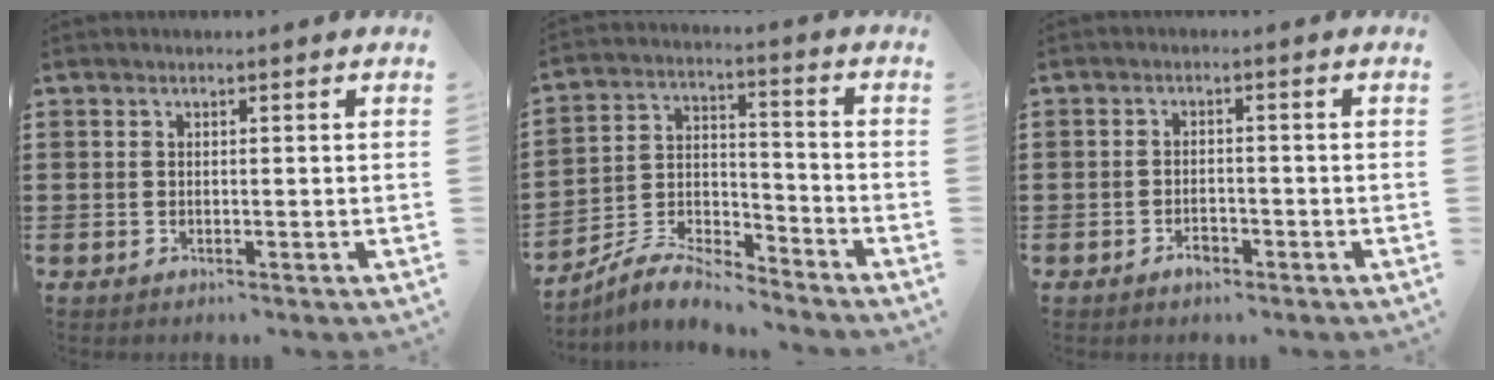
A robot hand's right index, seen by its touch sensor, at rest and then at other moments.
{"total": 6.5, "force": [-6.1, 1.4, 1.9], "torque": [-0.047, 0.008, -0.121]}
{"total": 2.3, "force": [-1.4, 1.1, 1.3], "torque": [-0.026, 0.002, -0.028]}